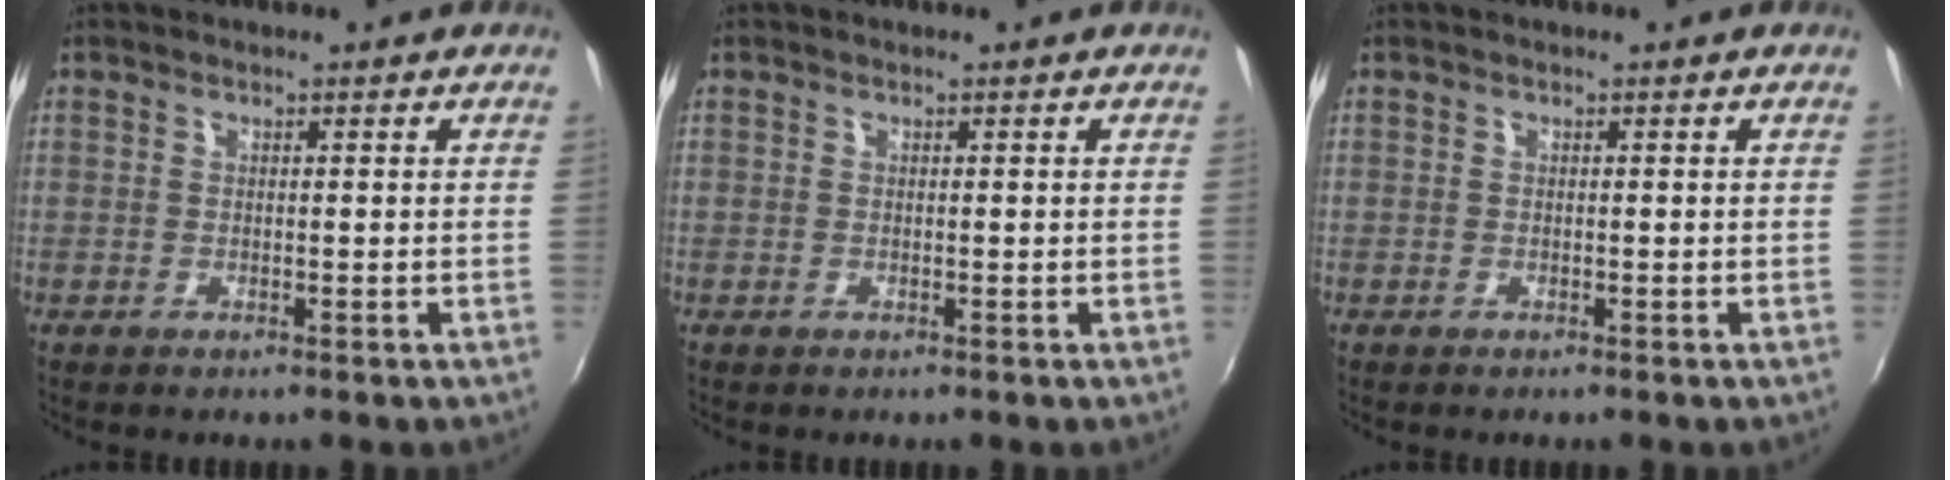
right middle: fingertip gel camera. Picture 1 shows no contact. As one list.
[{"total": 0.0}, {"total": 0.0}]